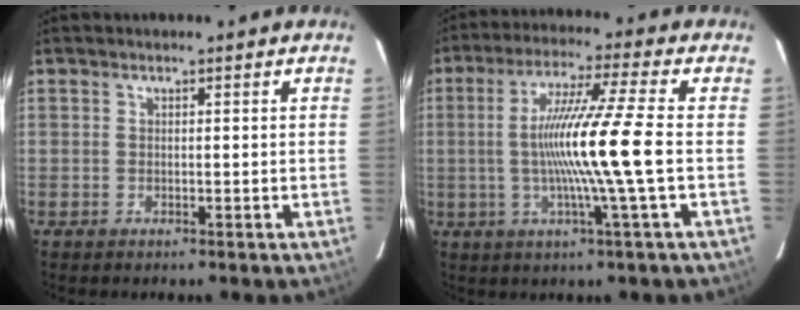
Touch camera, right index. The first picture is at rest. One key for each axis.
{"total": 12.6, "fx": -1.2, "fy": -2.2, "fz": 12.3, "tx": -0.230, "ty": -0.008, "tz": -0.023}